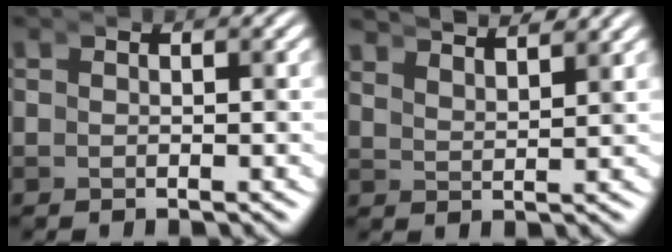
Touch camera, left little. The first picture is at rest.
{"total": 3.5, "force": [3.1, 0.9, 1.2], "torque": [-0.025, 0.005, 0.047]}